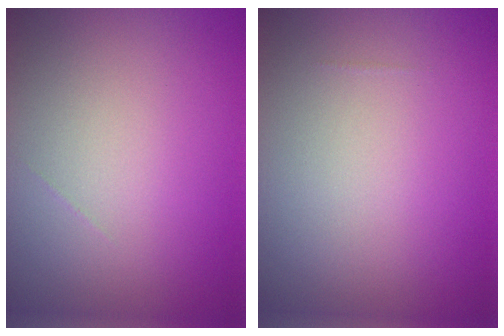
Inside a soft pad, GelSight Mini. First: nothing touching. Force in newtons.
{"total": 0.0}